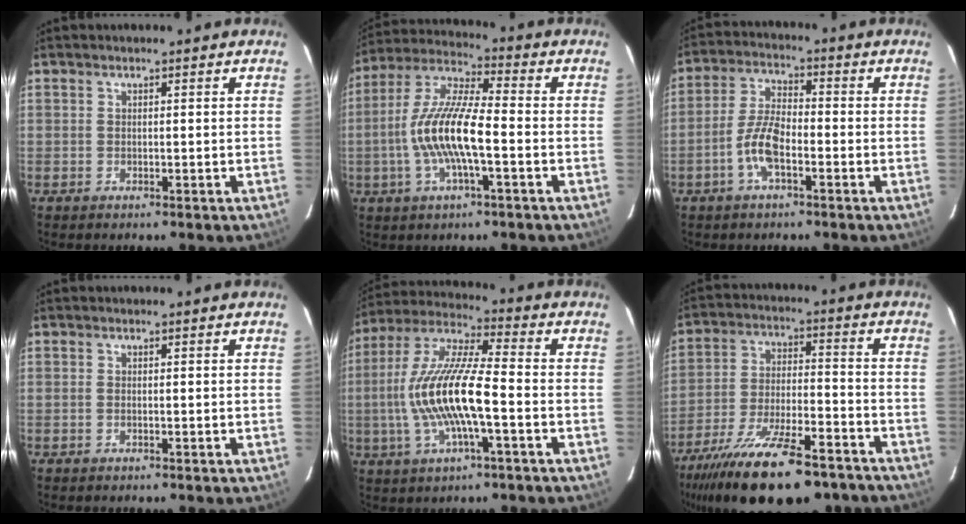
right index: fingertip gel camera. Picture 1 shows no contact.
{"total": 13.6, "force": [-3.0, 3.1, 12.9], "torque": [-0.264, 0.003, -0.061]}
{"total": 7.2, "force": [-3.1, 2.6, 5.9], "torque": [-0.129, 0.009, -0.060]}
{"total": 0.0}
{"total": 15.9, "force": [-3.0, 3.1, 15.3], "torque": [-0.305, 0.001, -0.060]}
{"total": 25.7, "force": [-19.6, 7.8, 14.6], "torque": [-0.276, -0.050, -0.297]}